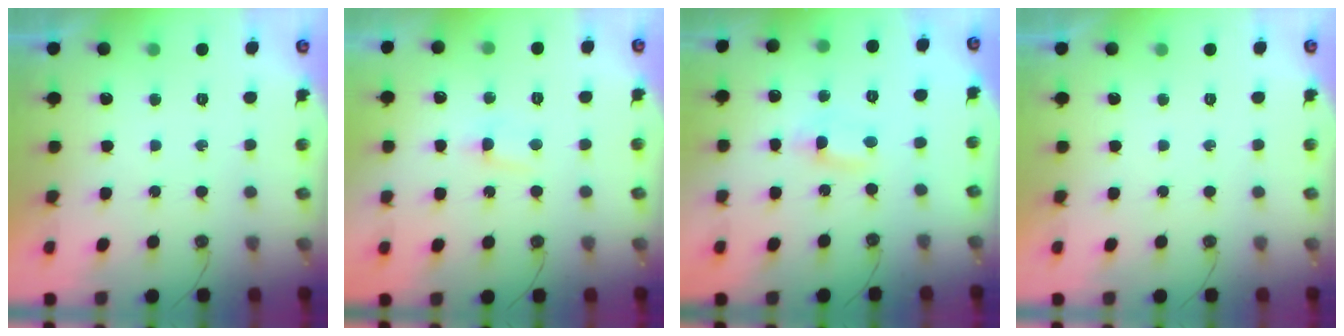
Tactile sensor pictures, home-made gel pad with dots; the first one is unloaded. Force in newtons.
{"total": 2.8, "press": 2.8, "slide": 0.4}
{"total": 1.2, "press": 1.0, "slide": 0.8}
{"total": 0.0}